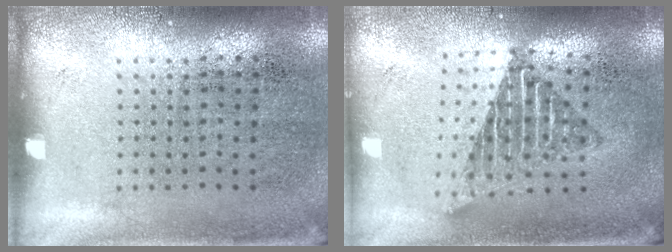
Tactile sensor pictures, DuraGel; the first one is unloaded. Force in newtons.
{"total": 1.7, "press": 1.3, "slide": 1.0}